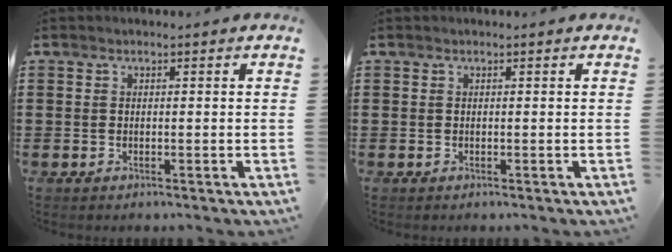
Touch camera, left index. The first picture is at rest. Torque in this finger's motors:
{"motor_torque": [0.00, 0.00, 0.00, 0.00]}